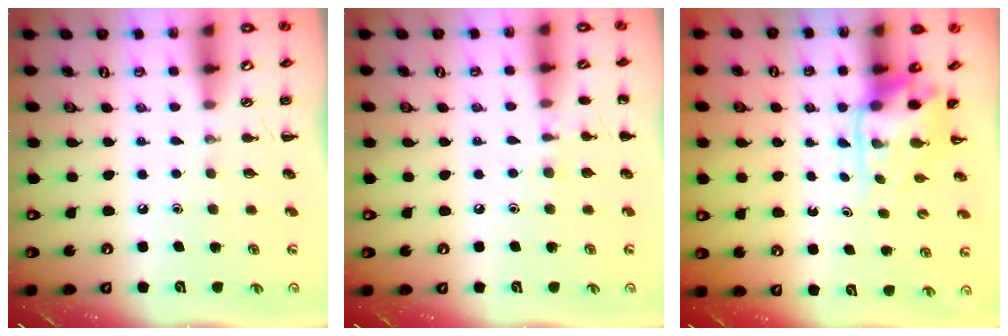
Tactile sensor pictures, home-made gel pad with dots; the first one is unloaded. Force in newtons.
{"total": 5.5, "press": 5.3, "slide": 1.6}
{"total": 3.6, "press": 3.5, "slide": 0.8}